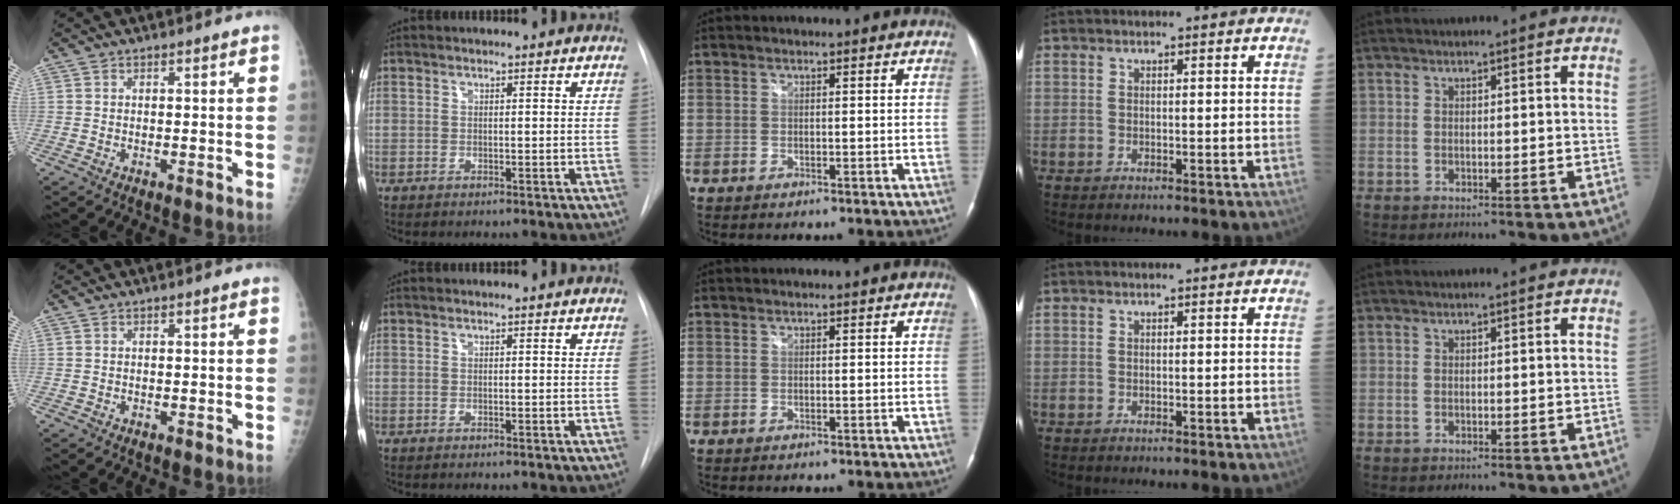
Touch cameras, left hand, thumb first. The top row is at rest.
{}